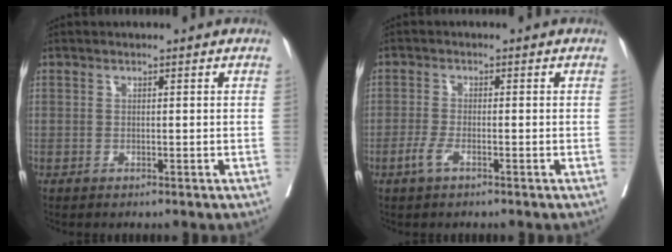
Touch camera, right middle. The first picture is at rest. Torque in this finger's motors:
{"motor_torque": [0.14, -0.17, 0.01, 0.02]}